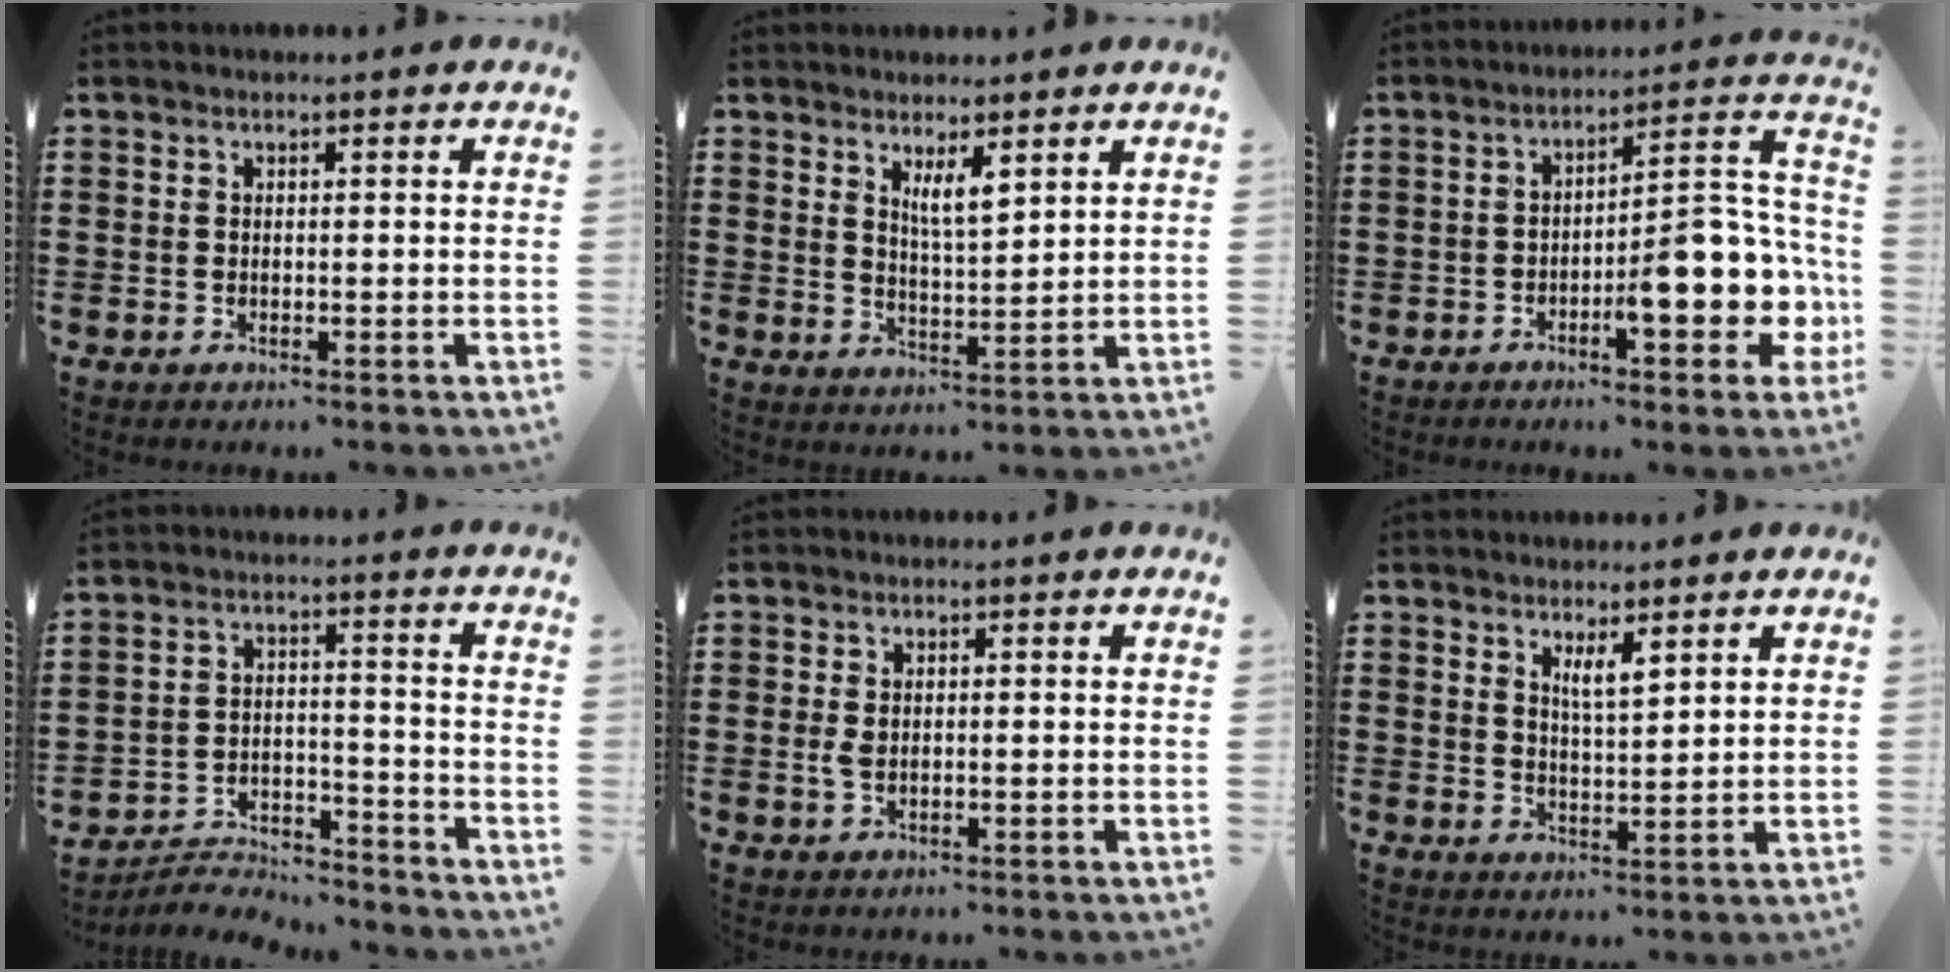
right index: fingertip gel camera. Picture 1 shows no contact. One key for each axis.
{"total": 3.7, "fx": 2.4, "fy": 0.8, "fz": 2.7, "tx": -0.057, "ty": 0.005, "tz": 0.042}
{"total": 10.6, "fx": -3.3, "fy": 3.7, "fz": 9.3, "tx": -0.110, "ty": -0.015, "tz": -0.060}
{"total": 5.2, "fx": -5.1, "fy": 0.6, "fz": 0.9, "tx": -0.017, "ty": 0.012, "tz": -0.102}
{"total": 1.7, "fx": -0.2, "fy": 0.7, "fz": 1.5, "tx": -0.037, "ty": 0.000, "tz": -0.007}
{"total": 3.0, "fx": 2.1, "fy": 0.6, "fz": 2.0, "tx": -0.042, "ty": 0.003, "tz": 0.038}